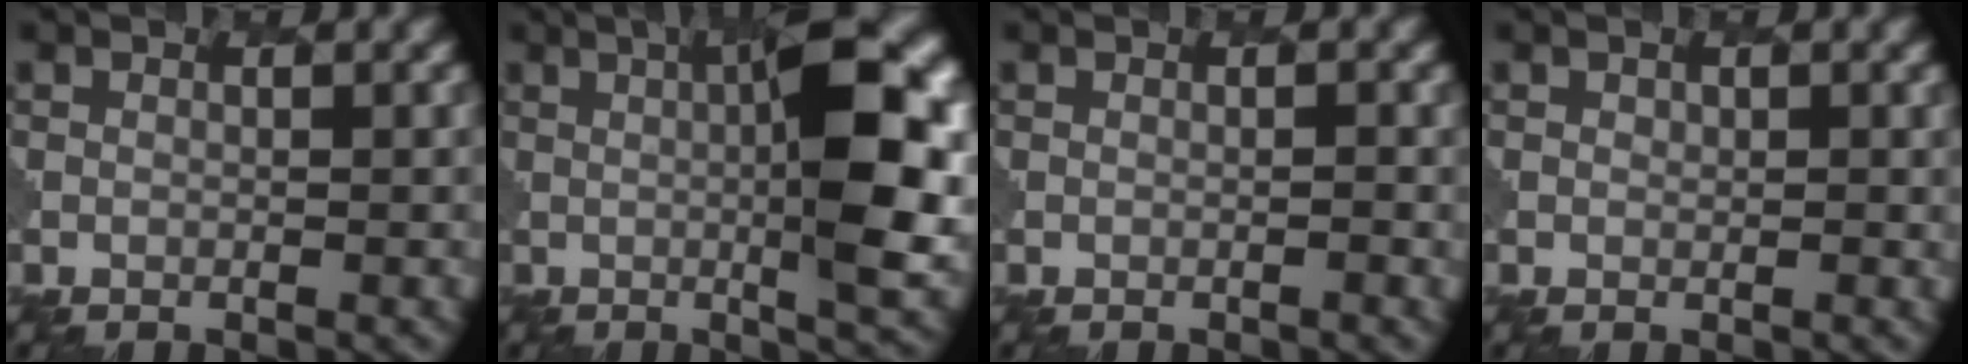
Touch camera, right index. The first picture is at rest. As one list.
[{"total": 10.0, "force": [1.5, 1.5, 9.8], "torque": [-0.135, 0.008, 0.013]}, {"total": 1.0, "force": [0.1, -0.8, -0.5], "torque": [0.000, 0.005, -0.009]}, {"total": 1.0, "force": [0.8, -0.2, -0.5], "torque": [0.002, 0.000, 0.000]}]